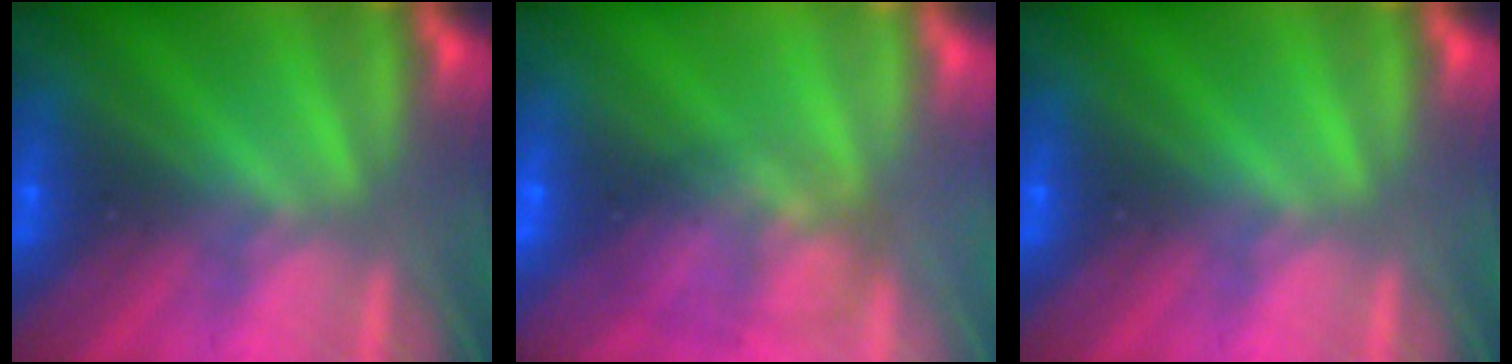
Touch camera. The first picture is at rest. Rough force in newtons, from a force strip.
{"total": 7.0}
{"total": 0.0}